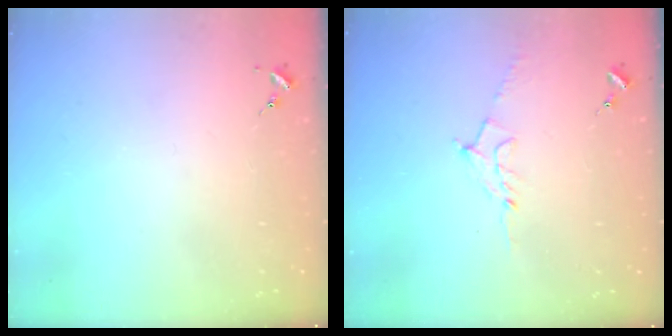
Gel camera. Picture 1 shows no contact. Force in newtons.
{"total": 7.9, "press": 7.9, "slide": 1.0}